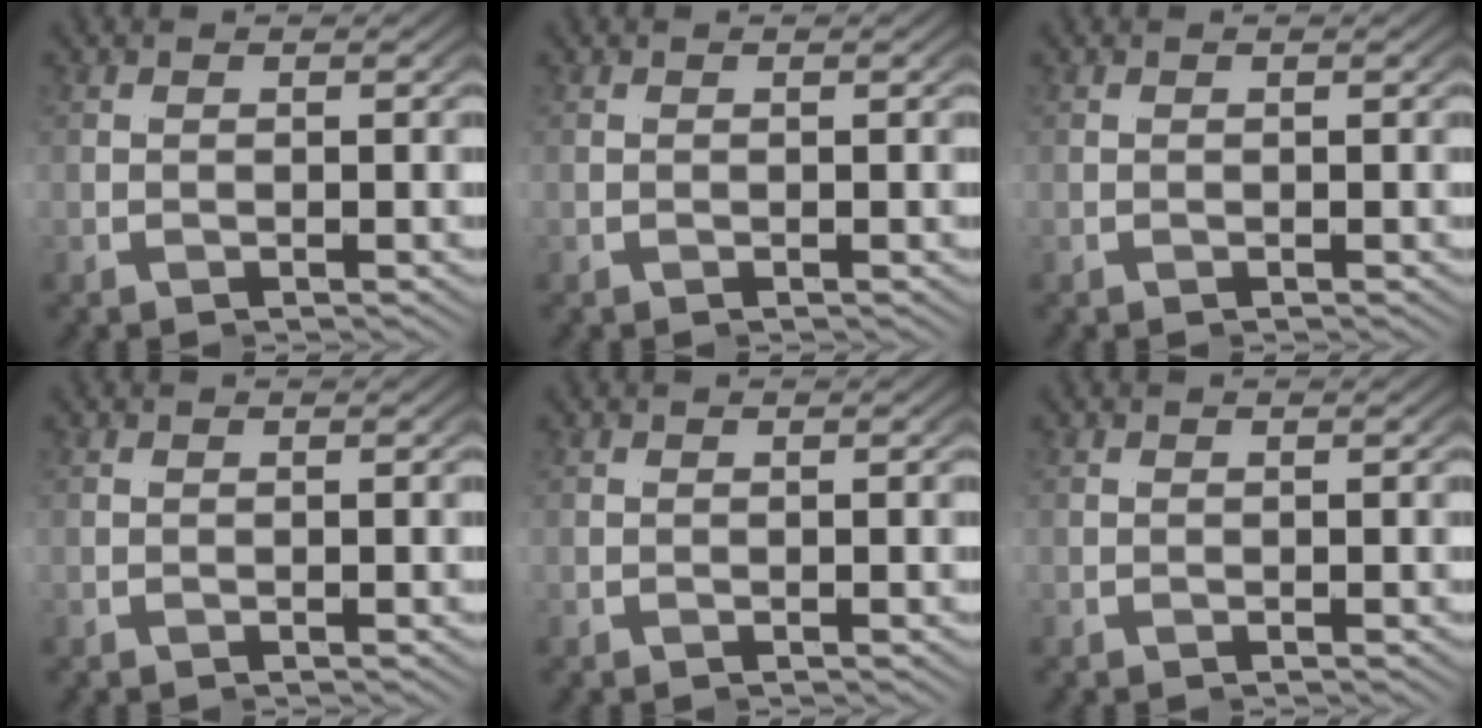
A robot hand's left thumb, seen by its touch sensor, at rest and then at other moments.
{"total": 0.0}
{"total": 0.0}
{"total": 0.0}
{"total": 0.0}
{"total": 0.0}